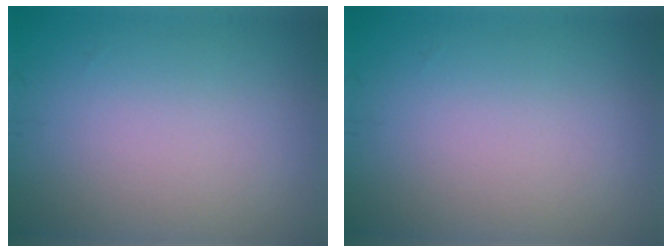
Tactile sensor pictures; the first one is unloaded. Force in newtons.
{"total": 0.0}